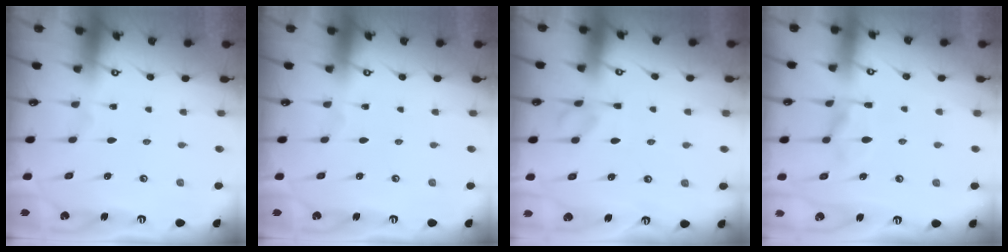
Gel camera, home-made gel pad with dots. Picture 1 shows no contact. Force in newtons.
{"total": 0.0}
{"total": 2.1, "press": 2.0, "slide": 0.8}
{"total": 7.5, "press": 7.4, "slide": 1.1}